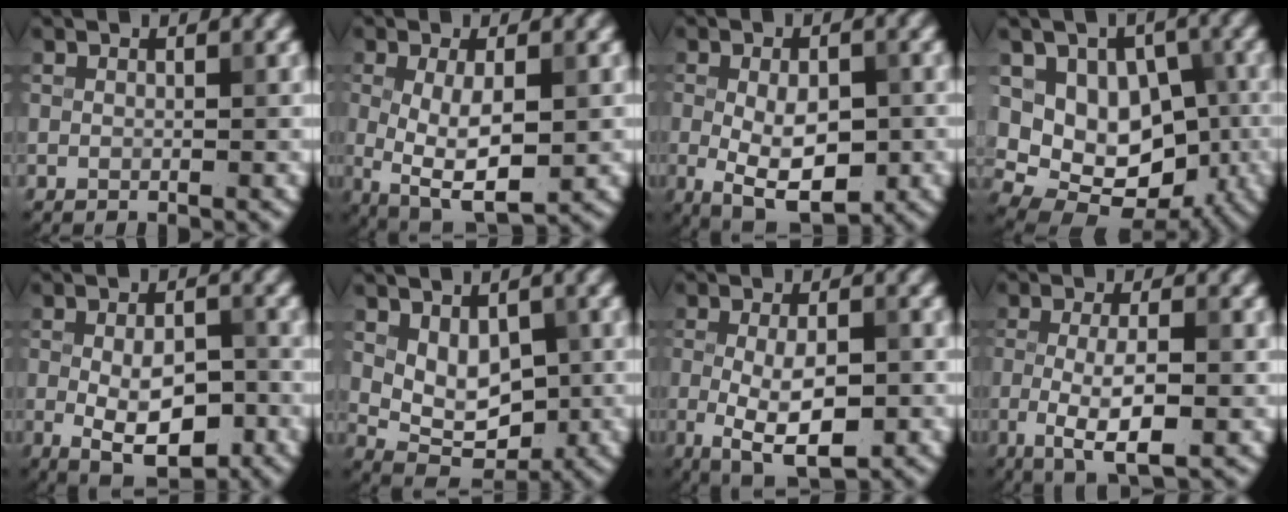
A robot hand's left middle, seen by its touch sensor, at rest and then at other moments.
{"total": 6.1, "force": [-0.7, 2.6, 5.5], "torque": [-0.109, -0.014, -0.003]}
{"total": 7.2, "force": [-1.5, 3.7, 6.0], "torque": [-0.105, -0.016, -0.018]}
{"total": 10.1, "force": [-0.5, 7.7, 6.5], "torque": [-0.065, -0.002, -0.011]}
{"total": 6.8, "force": [-1.7, 3.3, 5.7], "torque": [-0.094, -0.009, -0.026]}
{"total": 5.1, "force": [0.4, 3.4, 3.8], "torque": [-0.059, -0.010, 0.017]}
{"total": 6.7, "force": [-1.7, 2.6, 5.9], "torque": [-0.105, -0.012, -0.024]}
{"total": 5.5, "force": [-1.3, 1.5, 5.1], "torque": [-0.093, -0.007, -0.026]}